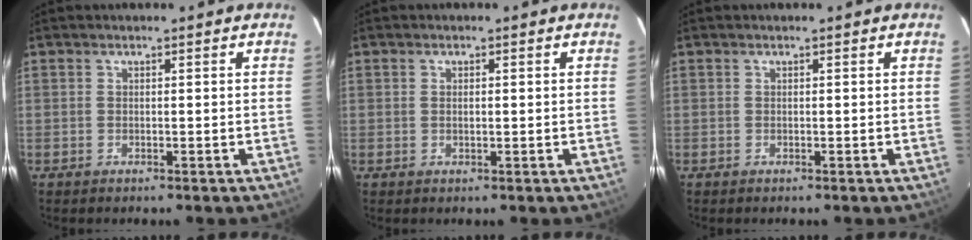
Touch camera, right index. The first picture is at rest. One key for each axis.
{"total": 1.0, "fx": 0.1, "fy": 0.5, "fz": 0.8, "tx": -0.015, "ty": 0.001, "tz": 0.001}
{"total": 0.0}